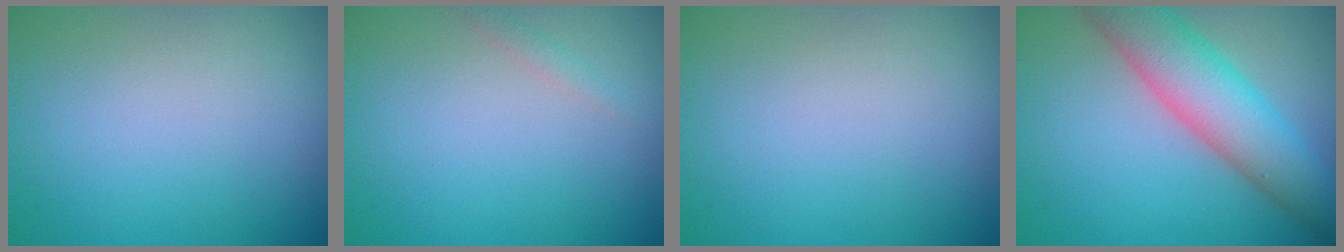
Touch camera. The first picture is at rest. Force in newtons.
{"total": 0.7, "press": 0.7, "slide": 0.0}
{"total": 0.0}
{"total": 7.6, "press": 7.6, "slide": 0.3}